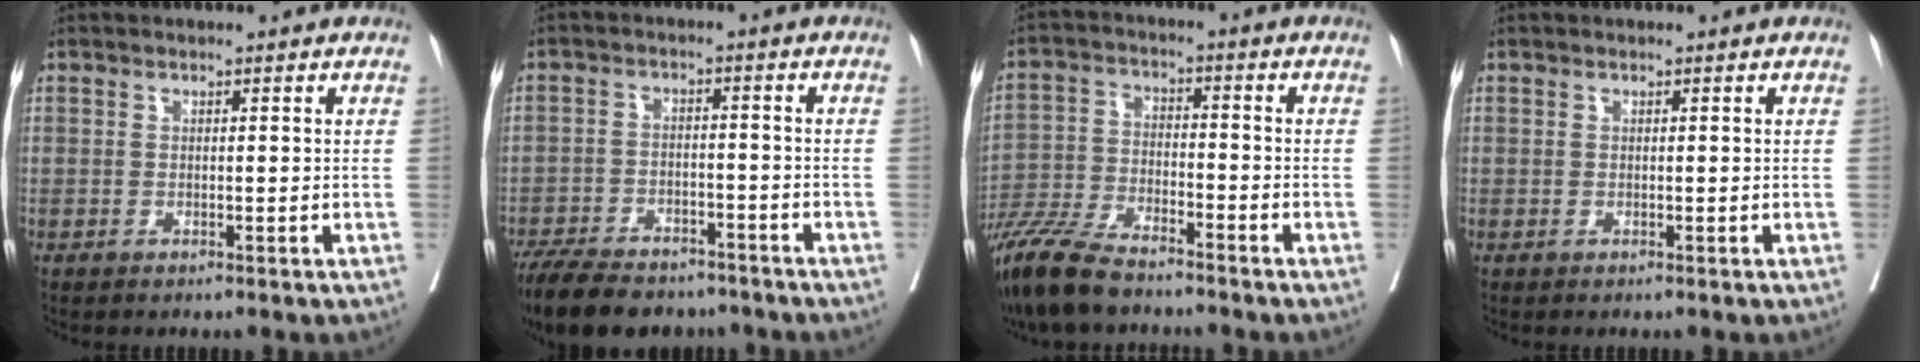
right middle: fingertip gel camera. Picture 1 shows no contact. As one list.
[{"total": 14.4, "force": [-11.9, 5.4, 6.1], "torque": [-0.120, -0.005, -0.177]}, {"total": 12.5, "force": [-10.4, 2.6, 6.4], "torque": [-0.126, -0.034, -0.190]}, {"total": 0.0}]